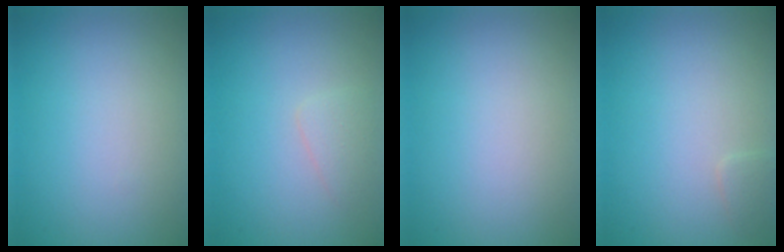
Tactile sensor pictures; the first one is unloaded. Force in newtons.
{"total": 1.2, "press": 1.2, "slide": 0.0}
{"total": 0.0}
{"total": 0.8, "press": 0.8, "slide": 0.1}